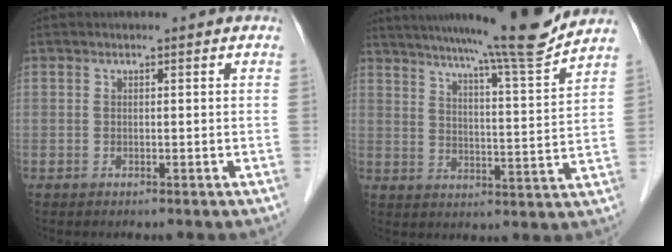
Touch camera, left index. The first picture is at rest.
{"total": 14.8, "force": [13.2, -1.6, 6.6], "torque": [-0.106, -0.025, 0.185]}